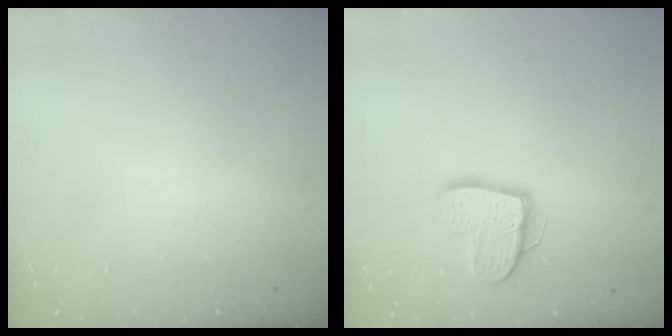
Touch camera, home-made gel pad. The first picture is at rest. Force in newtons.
{"total": 12.9, "press": 12.9, "slide": 1.0}